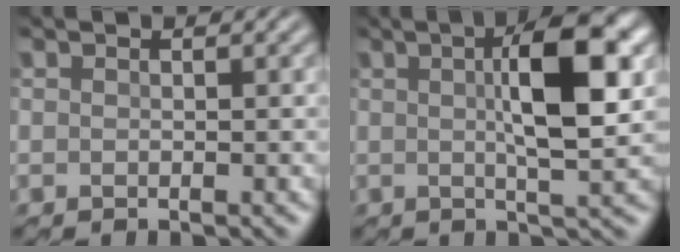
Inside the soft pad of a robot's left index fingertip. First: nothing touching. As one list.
[{"total": 7.1, "force": [1.7, 1.5, 6.7], "torque": [-0.113, 0.016, 0.026]}]